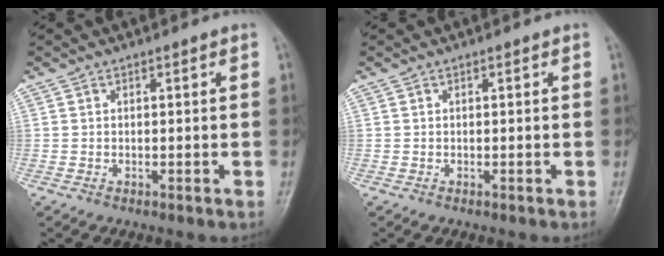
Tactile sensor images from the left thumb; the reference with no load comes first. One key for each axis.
{"total": 0.0}